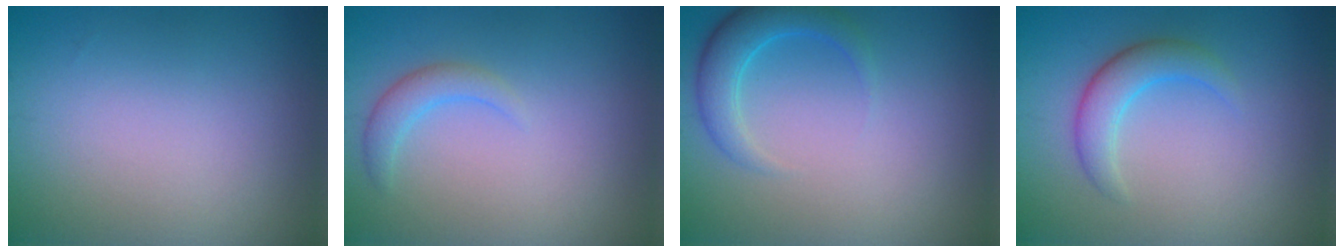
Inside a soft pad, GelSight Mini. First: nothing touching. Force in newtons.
{"total": 1.9, "press": 1.9, "slide": 0.1}
{"total": 3.2, "press": 3.2, "slide": 0.2}
{"total": 3.0, "press": 3.0, "slide": 0.1}